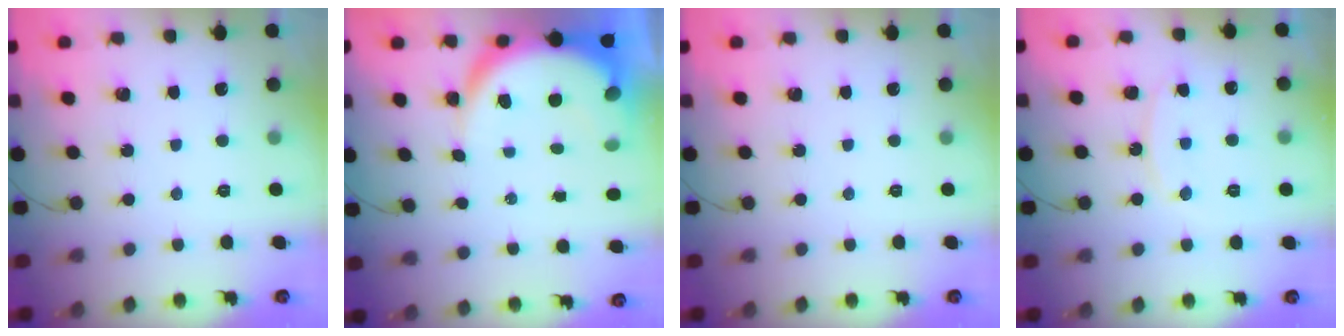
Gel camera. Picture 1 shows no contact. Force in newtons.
{"total": 10.4, "press": 10.3, "slide": 1.3}
{"total": 0.0}
{"total": 10.2, "press": 10.1, "slide": 0.7}